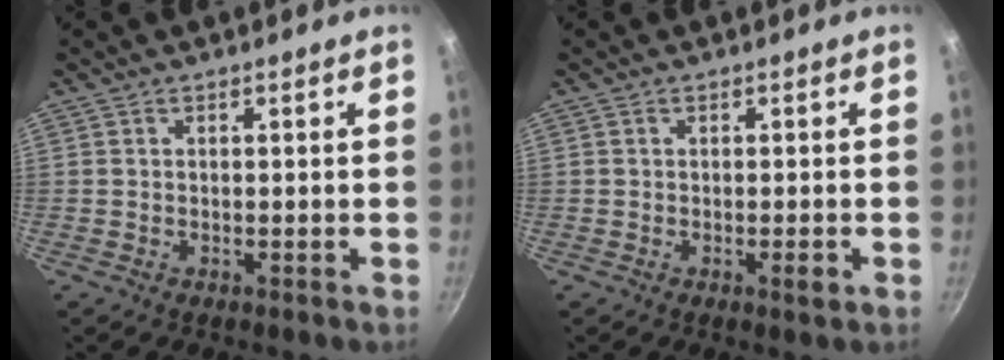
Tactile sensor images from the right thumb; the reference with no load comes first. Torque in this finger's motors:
{"motor_torque": [0.27, 0.11, -0.25, 0.14, 0.11]}